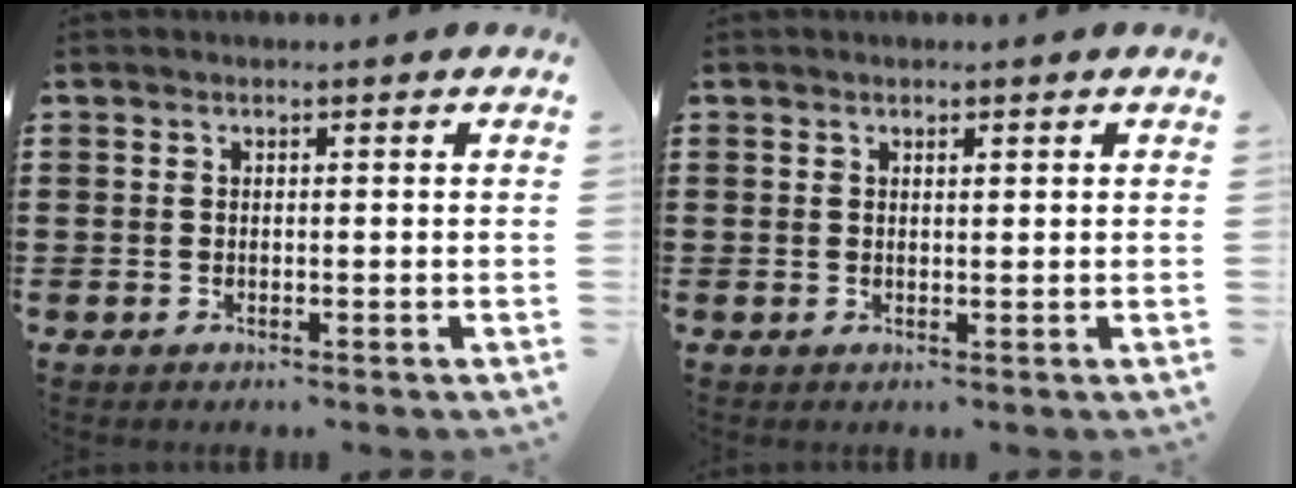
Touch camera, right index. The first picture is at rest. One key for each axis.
{"total": 0.6, "fx": 0.4, "fy": 0.2, "fz": 0.4, "tx": -0.008, "ty": 0.001, "tz": 0.008}